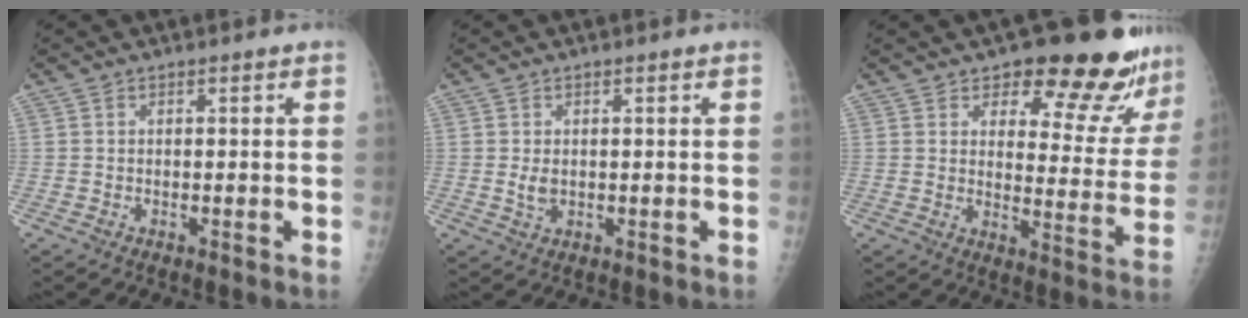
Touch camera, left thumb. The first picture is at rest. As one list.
[{"total": 2.2, "force": [0.4, 1.4, 1.7], "torque": [-0.027, -0.006, 0.012]}, {"total": 18.1, "force": [14.8, 6.3, 8.4], "torque": [-0.049, -0.100, 0.175]}]